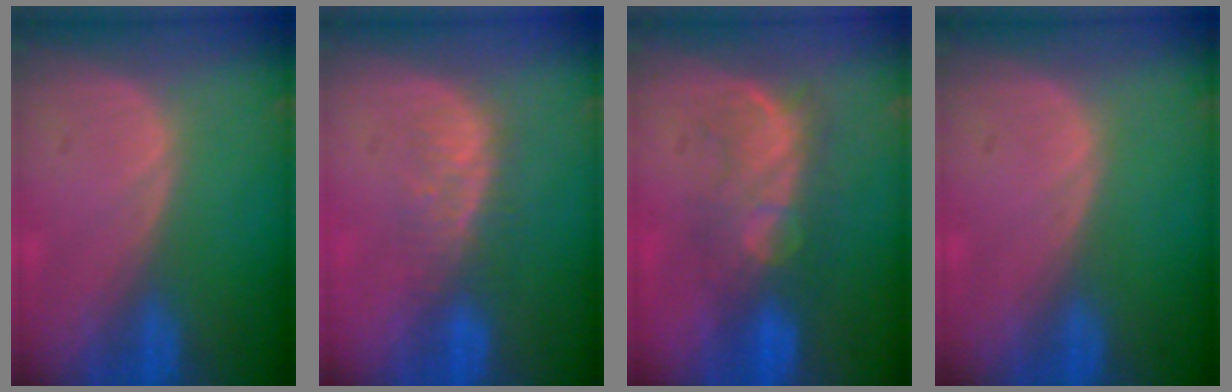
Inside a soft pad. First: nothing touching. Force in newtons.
{"total": 4.5, "press": 4.2, "slide": 1.7}
{"total": 7.7, "press": 7.4, "slide": 2.0}
{"total": 0.0}